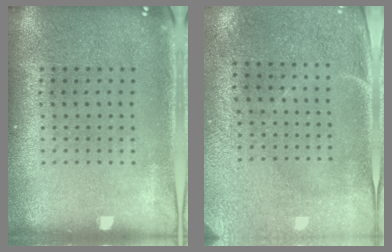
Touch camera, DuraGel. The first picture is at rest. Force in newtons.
{"total": 2.9, "press": 2.5, "slide": 1.6}